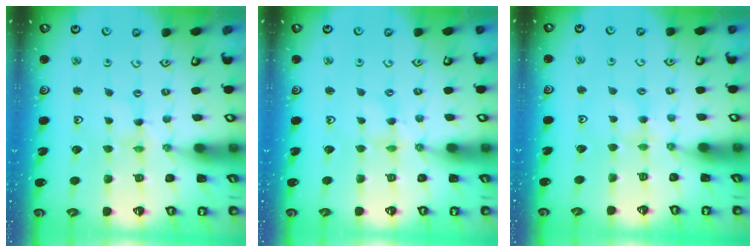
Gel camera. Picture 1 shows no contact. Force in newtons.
{"total": 0.9, "press": 0.8, "slide": 0.2}
{"total": 3.1, "press": 3.1, "slide": 0.3}